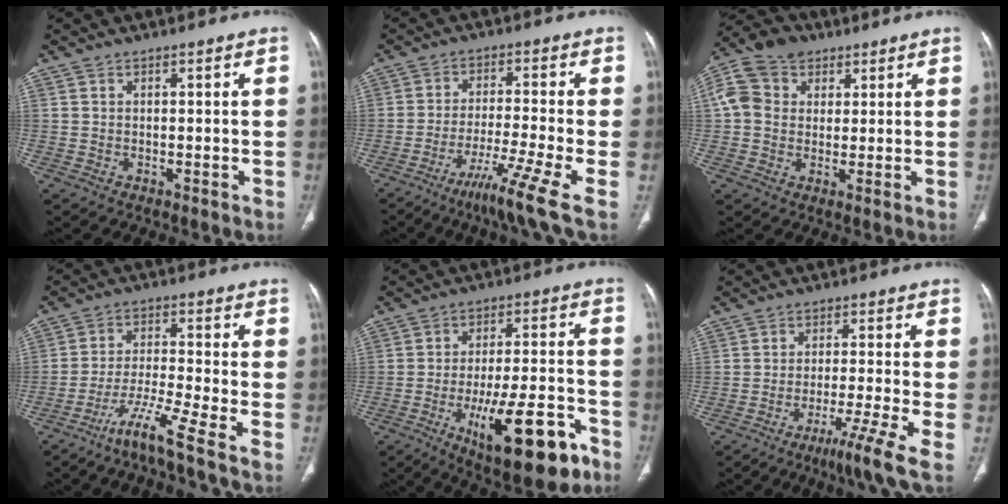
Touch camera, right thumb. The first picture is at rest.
{"total": 11.3, "force": [-5.8, -0.3, 9.7], "torque": [-0.185, 0.006, -0.102]}
{"total": 10.5, "force": [3.1, 8.8, 4.9], "torque": [-0.093, 0.020, 0.052]}
{"total": 9.9, "force": [-6.3, -0.3, 7.7], "torque": [-0.159, 0.018, -0.121]}
{"total": 18.7, "force": [-9.0, 6.3, 15.1], "torque": [-0.216, 0.042, -0.127]}
{"total": 8.7, "force": [-4.4, -0.7, 7.4], "torque": [-0.135, 0.002, -0.075]}